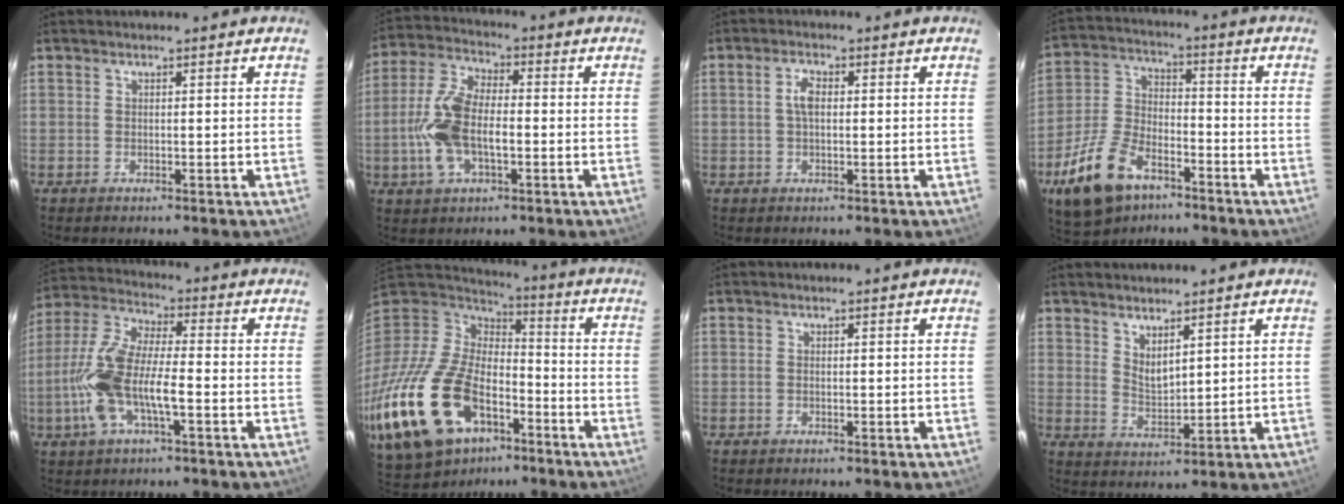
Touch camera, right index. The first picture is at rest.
{"total": 12.6, "force": [-2.4, 6.3, 10.6], "torque": [-0.230, 0.008, -0.049]}
{"total": 2.9, "force": [0.2, 1.5, 2.5], "torque": [-0.050, 0.008, 0.006]}
{"total": 15.3, "force": [-9.2, 8.2, 9.0], "torque": [-0.205, 0.000, -0.167]}
{"total": 14.1, "force": [-3.8, 4.9, 12.6], "torque": [-0.272, 0.002, -0.079]}
{"total": 37.4, "force": [-18.3, 22.2, 23.9], "torque": [-0.578, -0.036, -0.302]}
{"total": 0.0}
{"total": 4.3, "force": [3.2, 1.5, 2.4], "torque": [-0.040, -0.009, 0.059]}